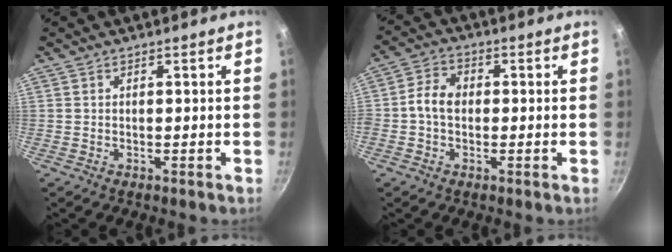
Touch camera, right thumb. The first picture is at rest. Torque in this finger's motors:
{"motor_torque": [1.27, 3.73, 2.06, -0.44, 0.30]}